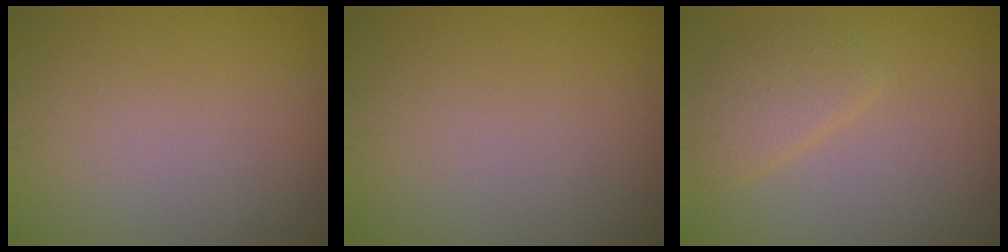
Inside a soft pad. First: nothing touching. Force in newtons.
{"total": 0.0}
{"total": 2.5, "press": 2.5, "slide": 0.3}